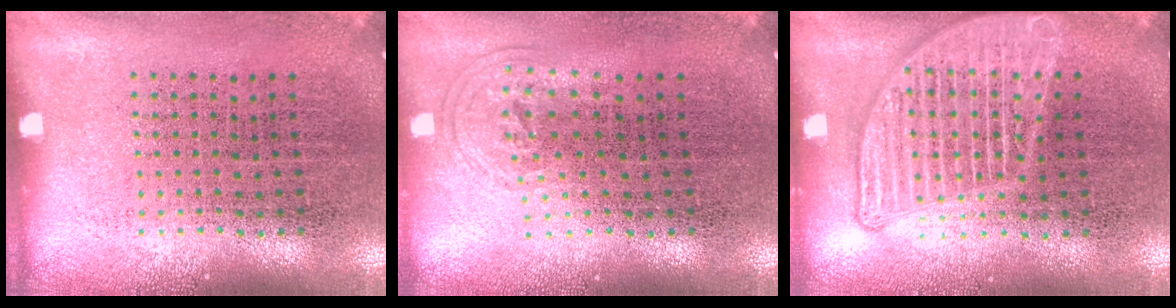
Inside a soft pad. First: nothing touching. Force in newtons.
{"total": 0.9, "press": 0.6, "slide": 0.6}
{"total": 2.9, "press": 2.9, "slide": 0.3}